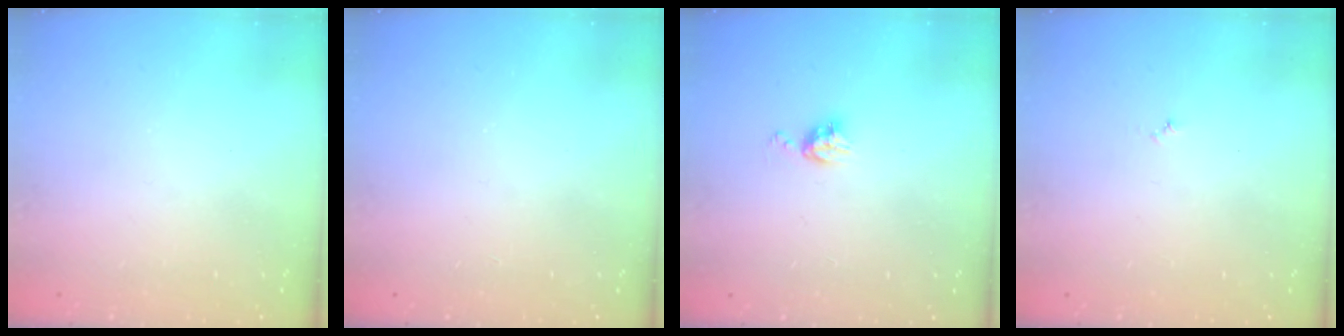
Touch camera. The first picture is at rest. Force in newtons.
{"total": 1.7, "press": 1.7, "slide": 0.2}
{"total": 6.1, "press": 6.1, "slide": 0.6}
{"total": 3.0, "press": 2.9, "slide": 0.3}